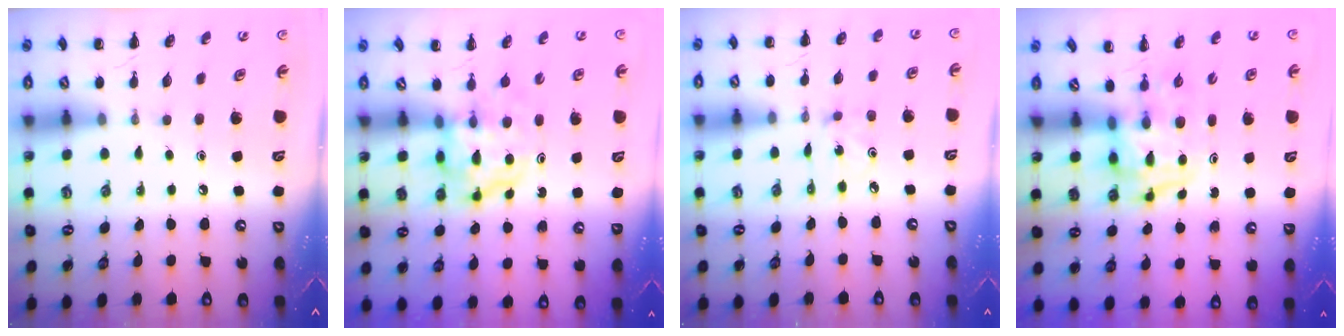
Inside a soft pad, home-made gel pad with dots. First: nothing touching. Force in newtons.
{"total": 4.0, "press": 4.0, "slide": 0.4}
{"total": 1.0, "press": 0.9, "slide": 0.3}
{"total": 3.4, "press": 3.4, "slide": 0.6}